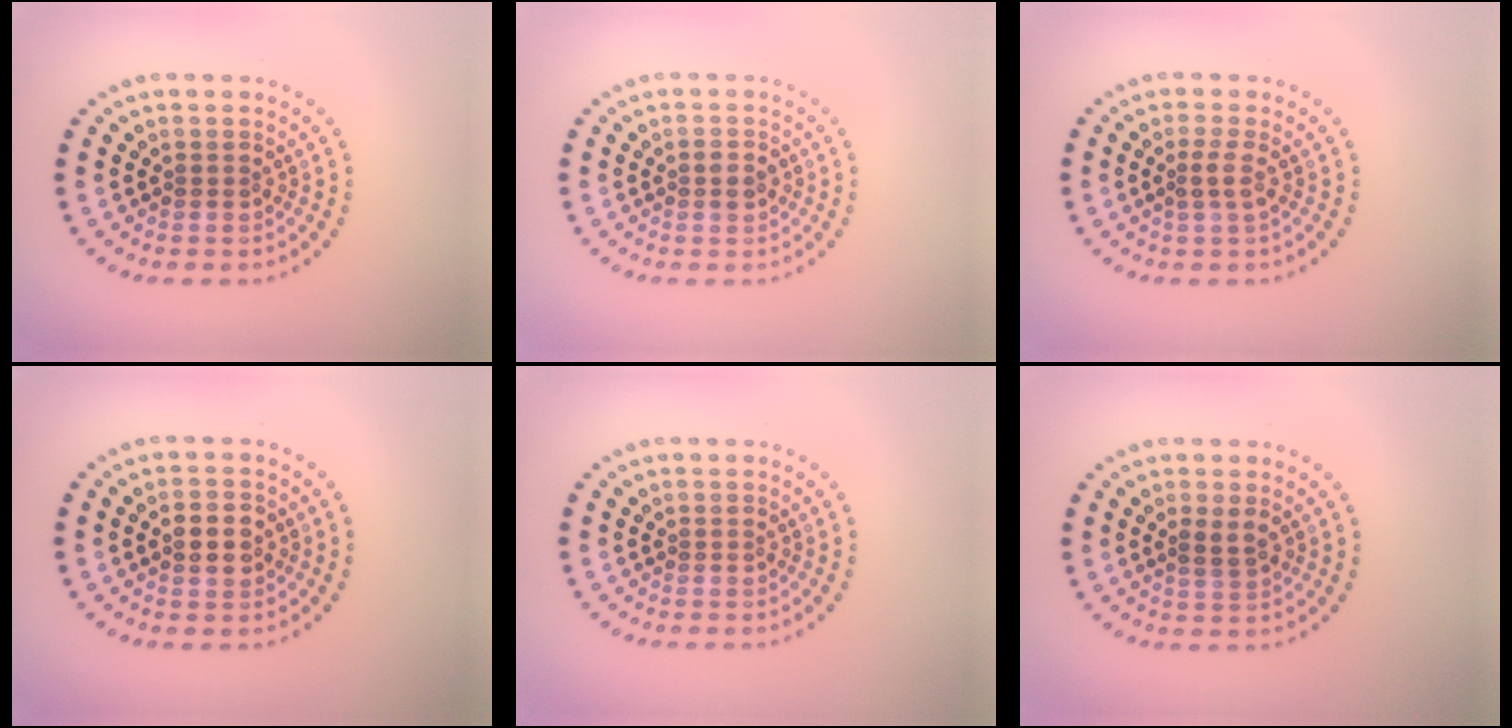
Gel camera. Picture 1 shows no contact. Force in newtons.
{"total": 1.4, "press": 1.4, "slide": 0.0}
{"total": 1.5, "press": 1.2, "slide": 0.9}
{"total": 2.3, "press": 2.3, "slide": 0.2}
{"total": 0.0}
{"total": 1.7, "press": 1.6, "slide": 0.5}